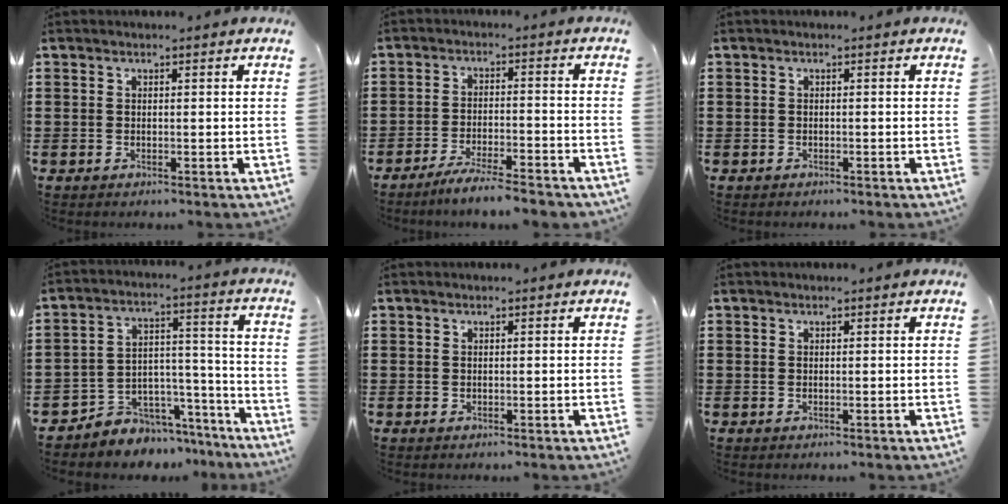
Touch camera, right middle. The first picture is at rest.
{"total": 5.0, "force": [-4.6, -0.1, 1.9], "torque": [-0.039, -0.006, -0.089]}
{"total": 0.6, "force": [-0.5, 0.2, 0.0], "torque": [-0.001, 0.000, -0.012]}
{"total": 5.3, "force": [-4.6, 2.6, -0.4], "torque": [0.000, 0.009, -0.090]}
{"total": 0.0}
{"total": 0.0}